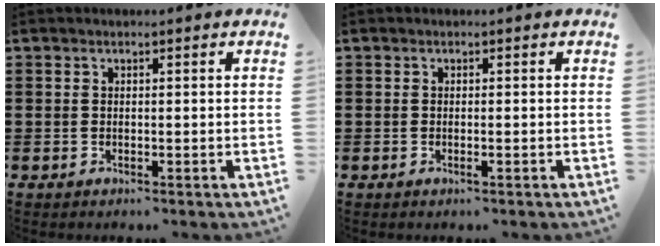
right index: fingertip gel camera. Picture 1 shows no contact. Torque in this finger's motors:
{"motor_torque": [0.25, -0.02, 0.03, 0.01]}